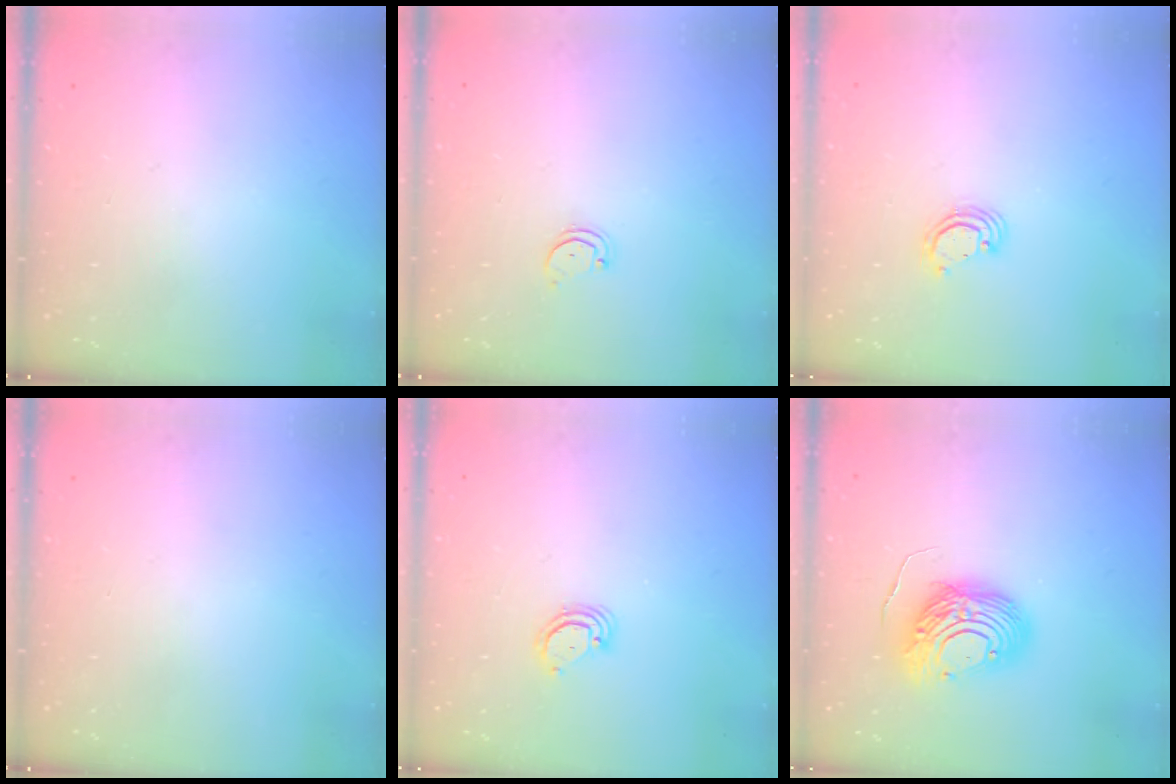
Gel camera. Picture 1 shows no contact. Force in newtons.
{"total": 1.8, "press": 1.7, "slide": 0.2}
{"total": 3.6, "press": 3.6, "slide": 0.3}
{"total": 0.0}
{"total": 3.6, "press": 3.6, "slide": 0.2}
{"total": 12.7, "press": 12.6, "slide": 1.3}